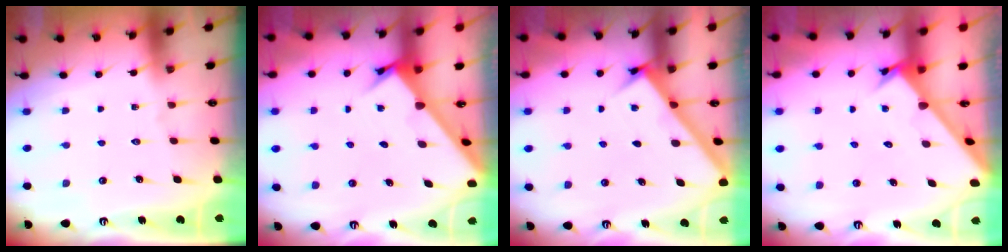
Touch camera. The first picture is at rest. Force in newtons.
{"total": 2.6, "press": 2.5, "slide": 0.3}
{"total": 3.0, "press": 3.0, "slide": 0.2}
{"total": 2.5, "press": 2.5, "slide": 0.2}